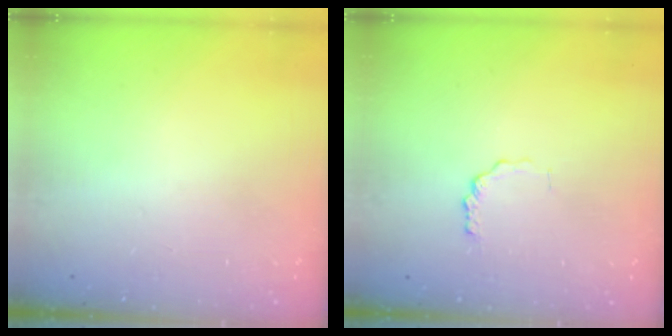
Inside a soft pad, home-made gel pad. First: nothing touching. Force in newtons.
{"total": 2.0, "press": 2.0, "slide": 0.1}